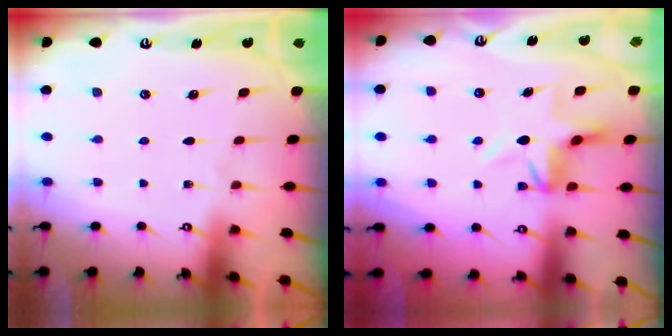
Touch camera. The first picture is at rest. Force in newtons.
{"total": 6.2, "press": 5.8, "slide": 2.2}